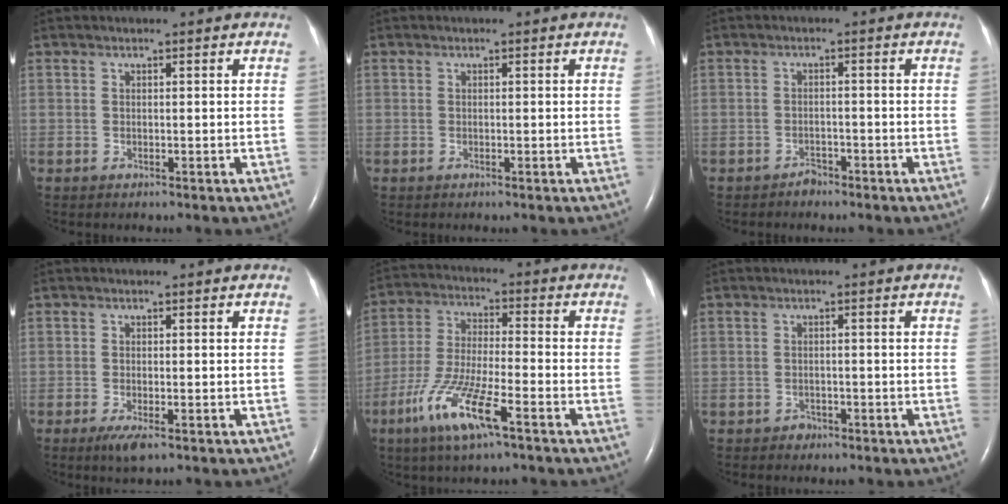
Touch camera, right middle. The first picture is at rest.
{"total": 0.0}
{"total": 1.5, "force": [-1.4, 0.7, 0.1], "torque": [-0.005, 0.001, -0.024]}
{"total": 2.6, "force": [-1.5, 0.5, 2.2], "torque": [-0.046, -0.008, -0.027]}
{"total": 11.1, "force": [-6.0, 1.4, 9.2], "torque": [-0.196, -0.017, -0.115]}
{"total": 1.2, "force": [-0.8, 0.8, 0.0], "torque": [0.000, 0.003, -0.016]}